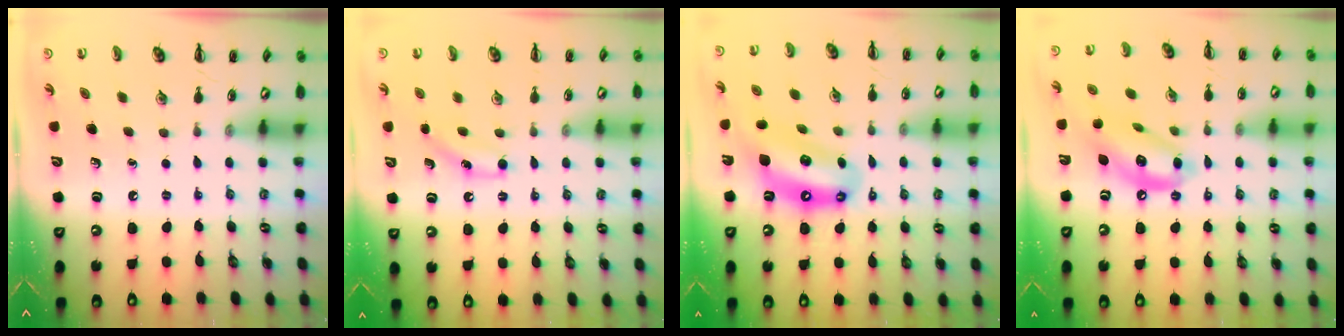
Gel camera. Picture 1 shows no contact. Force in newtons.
{"total": 5.9, "press": 5.7, "slide": 1.5}
{"total": 12.4, "press": 12.0, "slide": 3.3}
{"total": 12.3, "press": 12.0, "slide": 2.4}